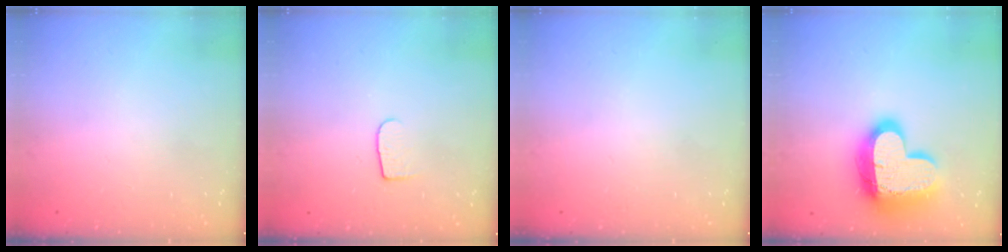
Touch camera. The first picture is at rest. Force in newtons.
{"total": 5.8, "press": 5.8, "slide": 0.7}
{"total": 0.0}
{"total": 19.1, "press": 19.0, "slide": 1.5}